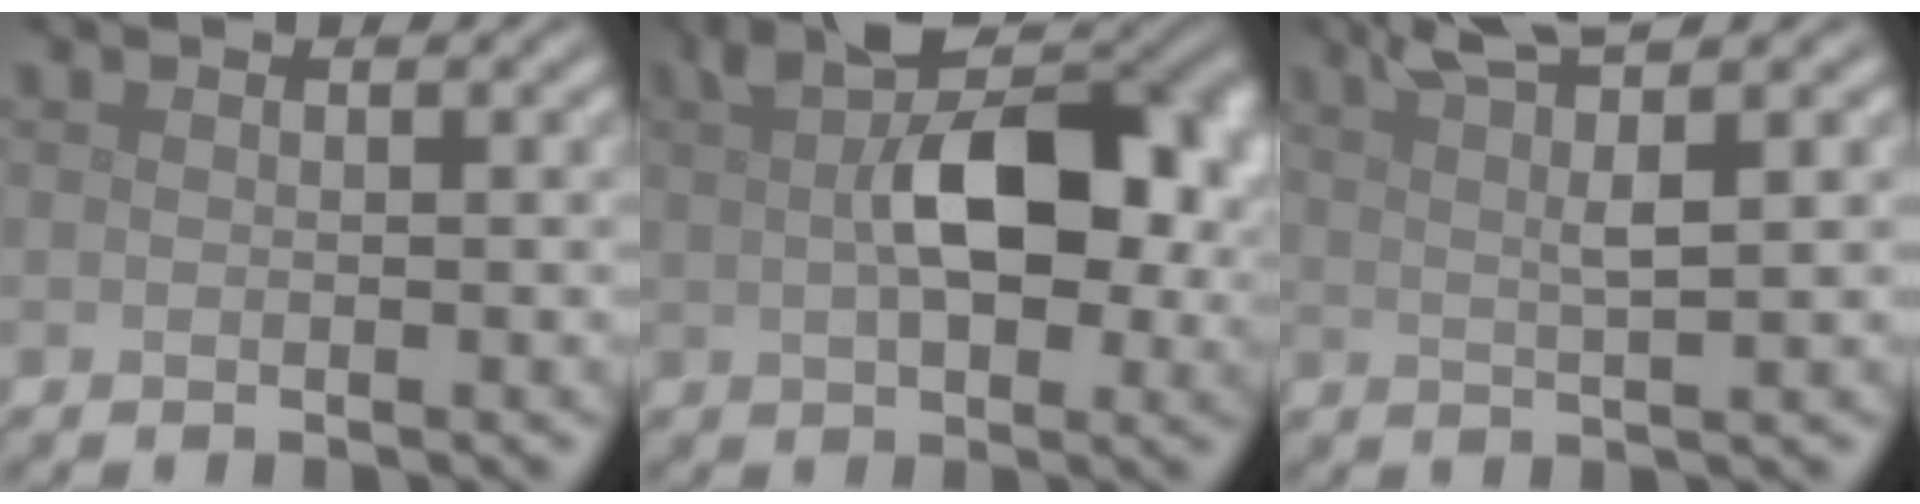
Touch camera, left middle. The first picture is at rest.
{"total": 11.0, "force": [1.8, 6.2, 8.9], "torque": [-0.137, 0.008, 0.030]}
{"total": 4.7, "force": [3.2, 0.5, 3.5], "torque": [-0.055, 0.009, 0.055]}